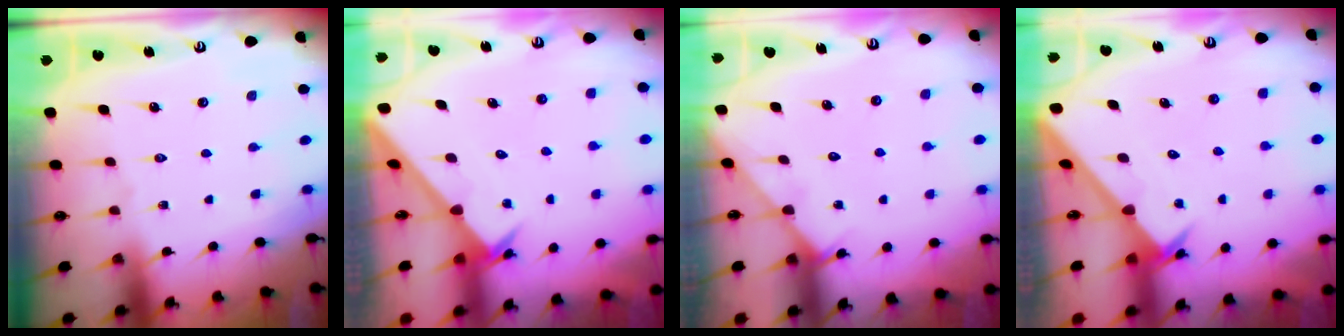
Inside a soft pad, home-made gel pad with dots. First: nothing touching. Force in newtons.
{"total": 2.6, "press": 2.6, "slide": 0.2}
{"total": 2.7, "press": 2.7, "slide": 0.3}
{"total": 2.6, "press": 2.6, "slide": 0.2}